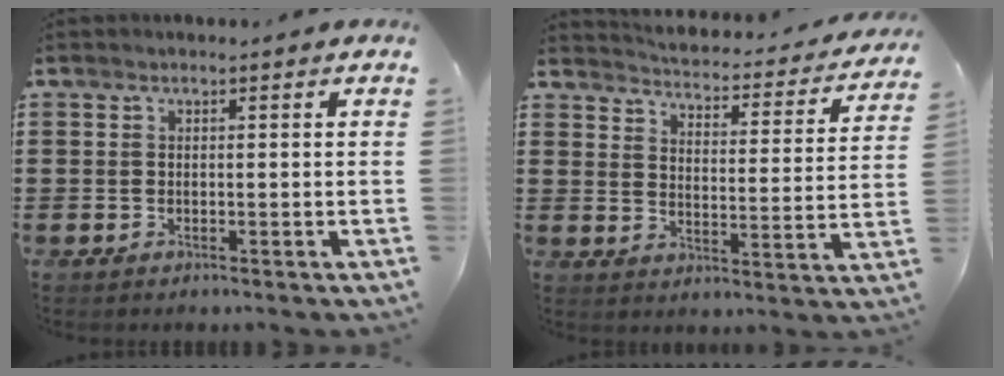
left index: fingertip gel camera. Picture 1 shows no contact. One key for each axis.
{"total": 3.0, "fx": 3.0, "fy": 0.2, "fz": 0.3, "tx": -0.026, "ty": -0.030, "tz": 0.042}